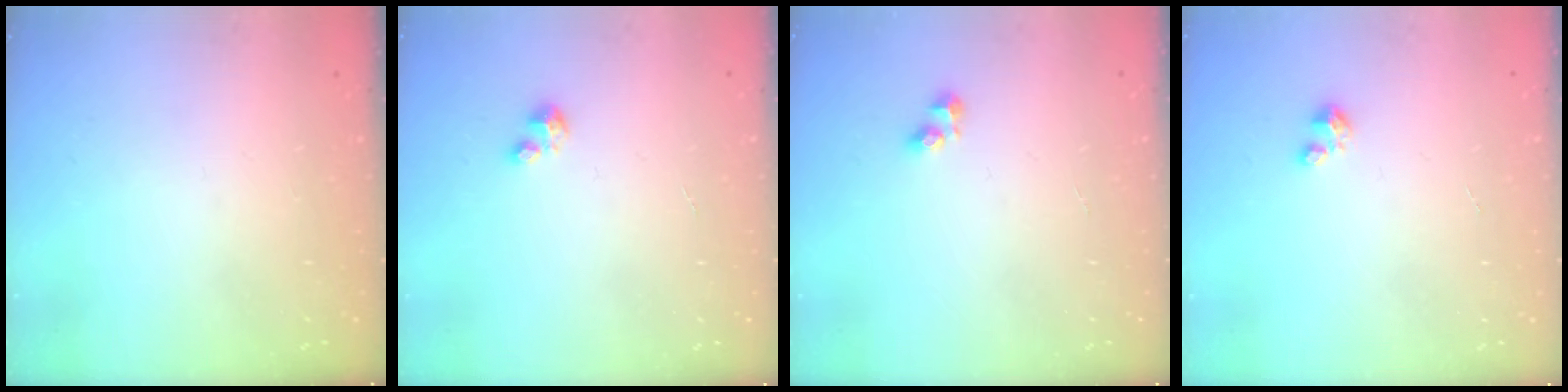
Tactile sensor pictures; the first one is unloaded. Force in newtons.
{"total": 2.0, "press": 2.0, "slide": 0.2}
{"total": 2.5, "press": 2.5, "slide": 0.2}
{"total": 1.5, "press": 1.5, "slide": 0.1}